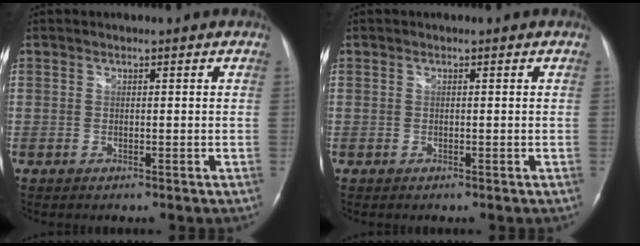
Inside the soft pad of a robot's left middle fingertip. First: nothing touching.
{"total": 0.0}